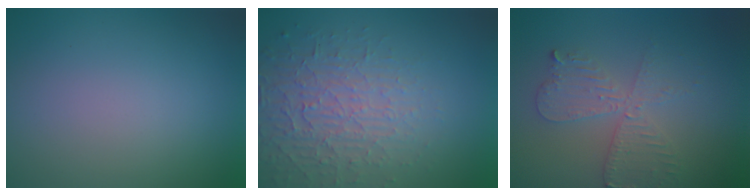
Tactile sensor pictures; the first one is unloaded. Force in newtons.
{"total": 4.4, "press": 4.0, "slide": 1.9}
{"total": 4.2, "press": 3.6, "slide": 2.2}